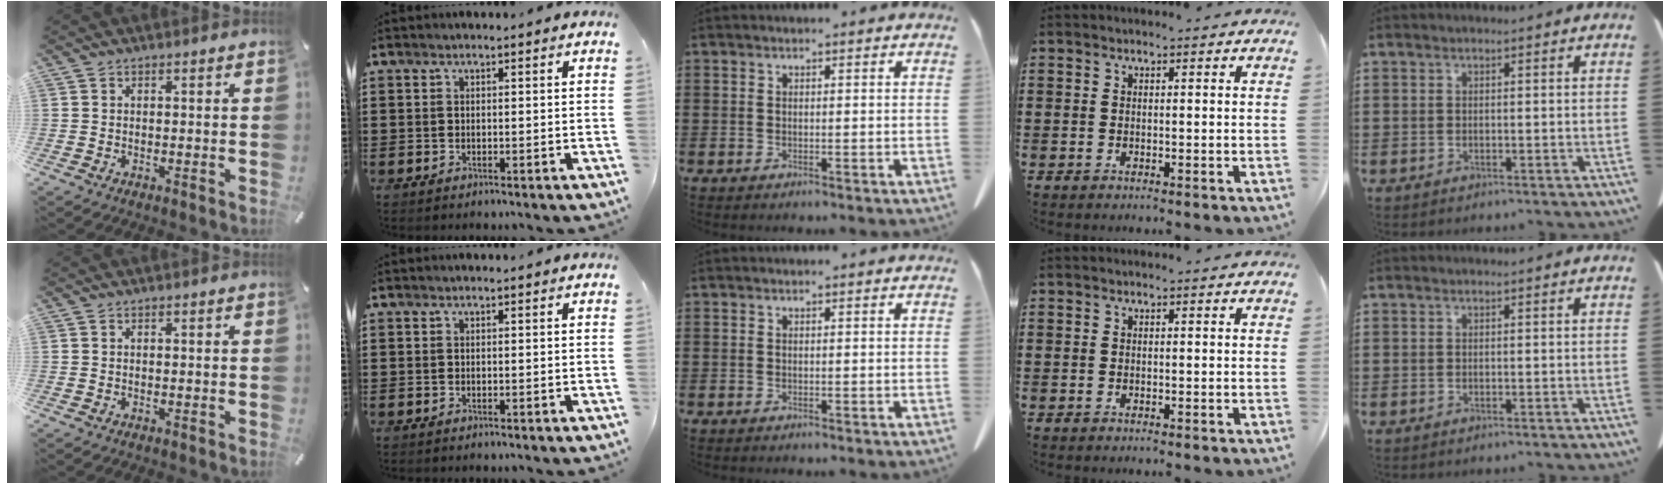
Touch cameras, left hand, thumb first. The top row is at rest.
{}